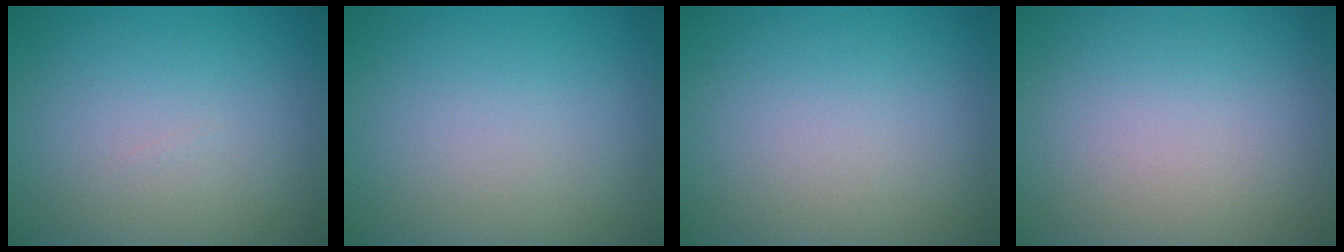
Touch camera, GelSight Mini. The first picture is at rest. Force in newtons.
{"total": 0.0}
{"total": 0.0}
{"total": 0.0}